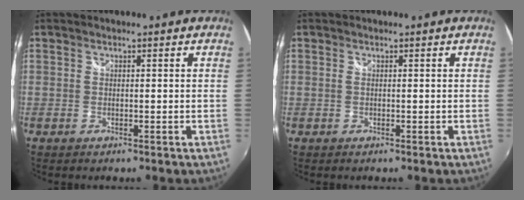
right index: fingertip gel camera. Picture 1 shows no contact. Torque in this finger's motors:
{"motor_torque": [-0.70, -0.17, -0.07, 0.01]}